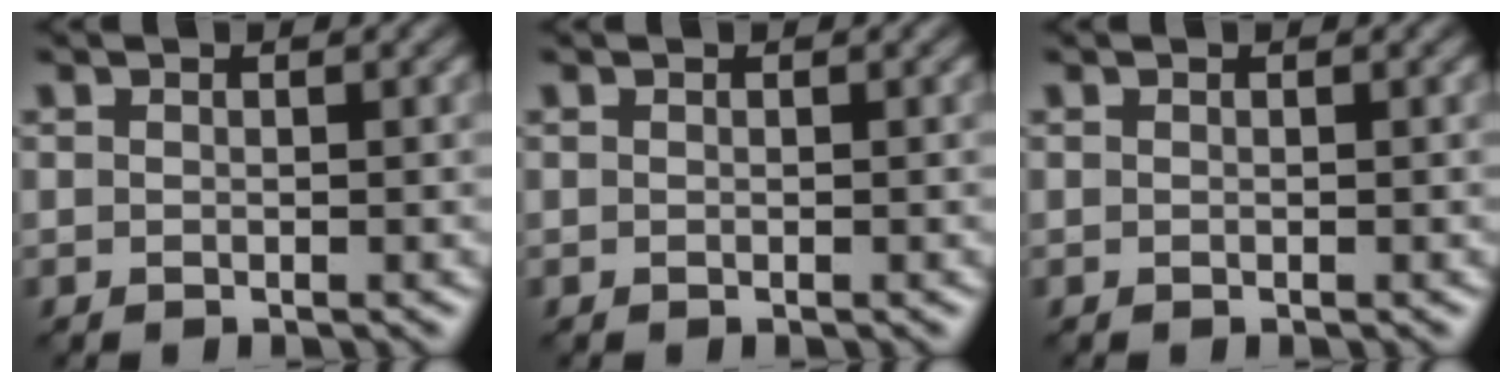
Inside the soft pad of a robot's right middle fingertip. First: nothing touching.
{"total": 0.0}
{"total": 0.0}